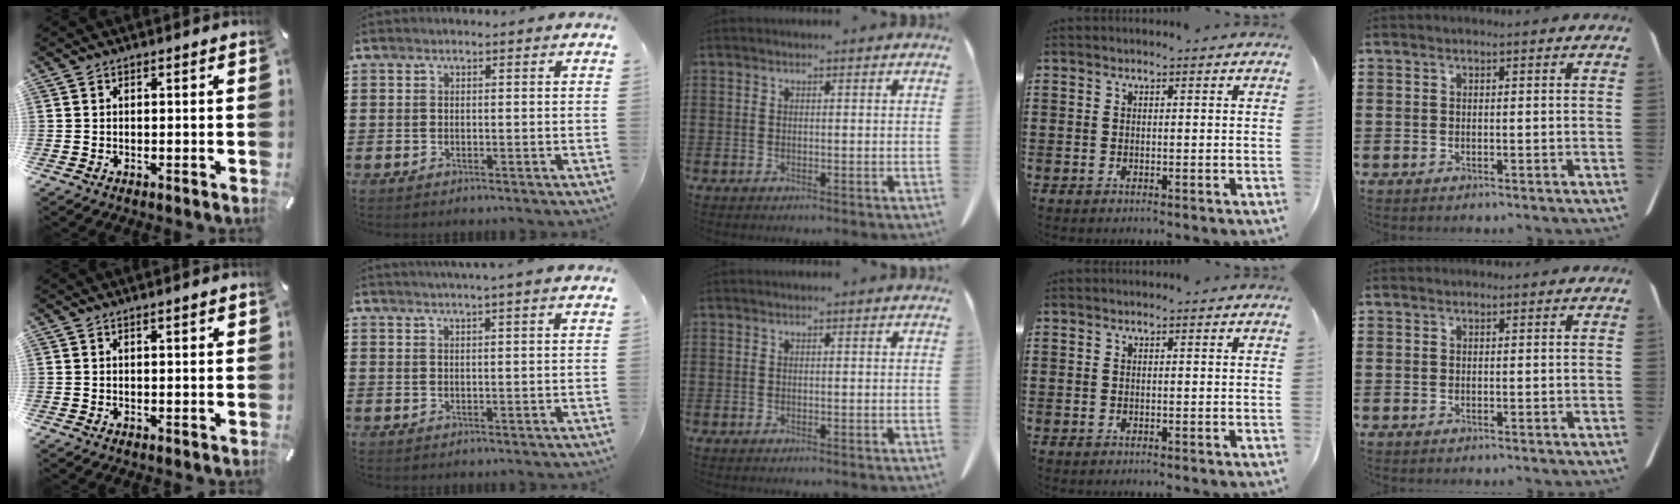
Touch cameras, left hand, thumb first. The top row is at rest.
{"thumb": {"total": 1.3, "force": [0.7, 0.3, 1.1], "torque": [-0.021, 0.001, 0.012]}, "index": {"total": 1.9, "force": [1.7, -0.5, 0.7], "torque": [-0.016, -0.001, 0.033]}}